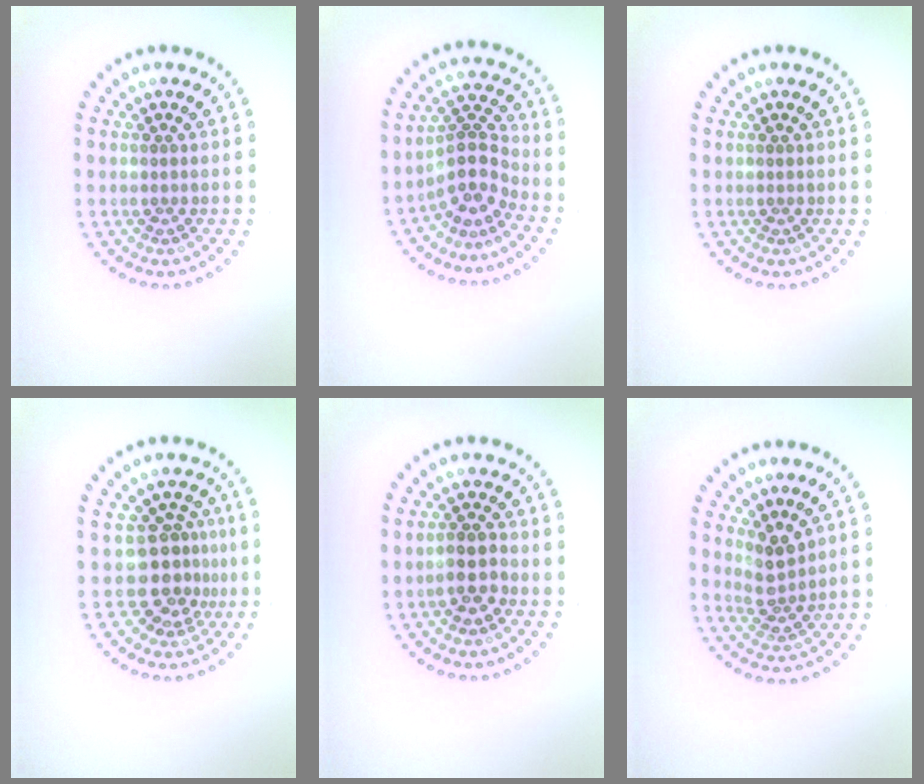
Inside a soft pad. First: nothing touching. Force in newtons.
{"total": 3.7, "press": 2.7, "slide": 2.4}
{"total": 0.0}
{"total": 3.4, "press": 2.4, "slide": 2.3}
{"total": 2.4, "press": 2.1, "slide": 1.0}
{"total": 2.4, "press": 1.9, "slide": 1.5}